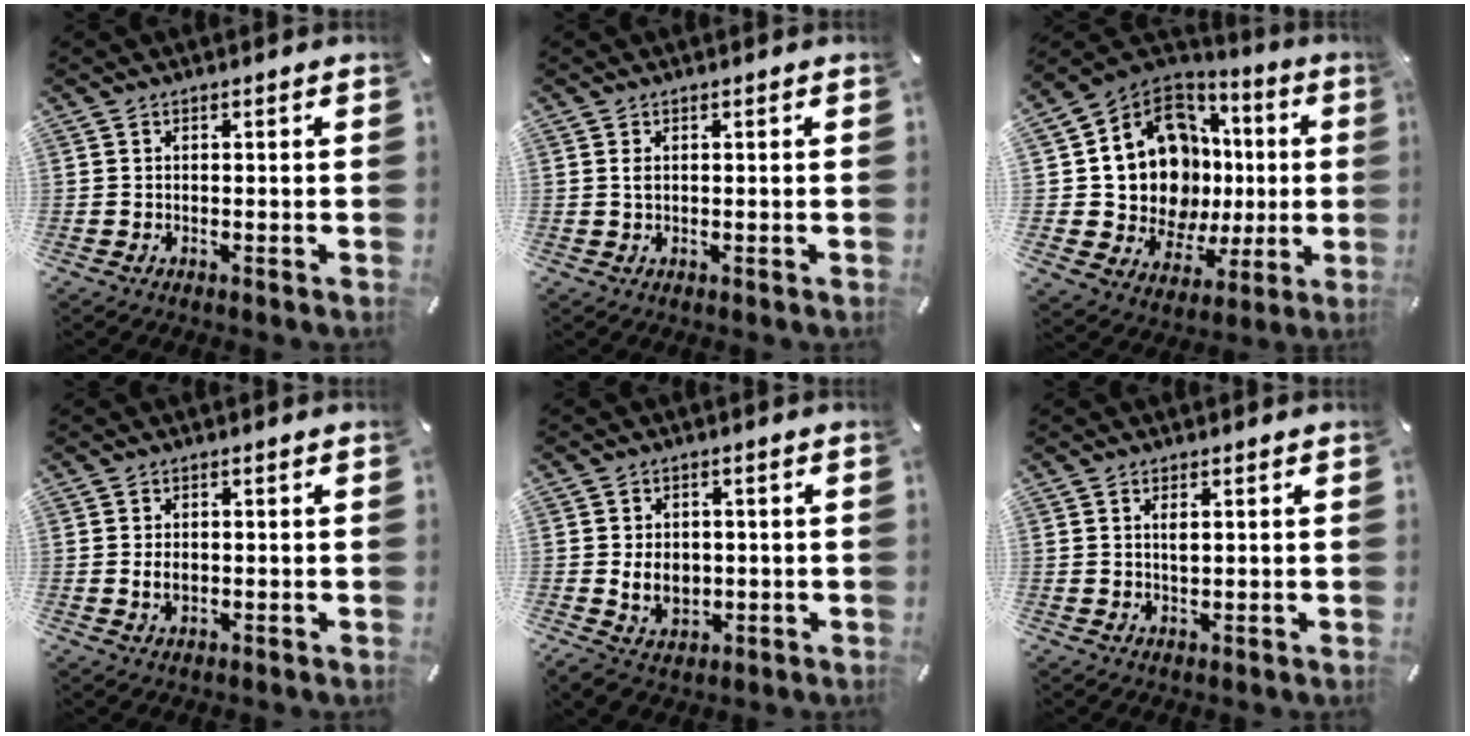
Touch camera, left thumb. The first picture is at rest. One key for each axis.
{"total": 1.2, "fx": 0.3, "fy": 0.6, "fz": 1.0, "tx": -0.021, "ty": 0.002, "tz": 0.004}
{"total": 16.0, "fx": 2.0, "fy": 13.3, "fz": 8.6, "tx": -0.189, "ty": -0.046, "tz": 0.054}
{"total": 2.6, "fx": -0.1, "fy": 1.7, "fz": 1.9, "tx": -0.038, "ty": 0.004, "tz": -0.003}
{"total": 6.9, "fx": -0.6, "fy": 5.7, "fz": 3.9, "tx": -0.078, "ty": 0.001, "tz": -0.013}
{"total": 2.0, "fx": 0.6, "fy": 0.9, "fz": 1.7, "tx": -0.045, "ty": 0.000, "tz": 0.006}